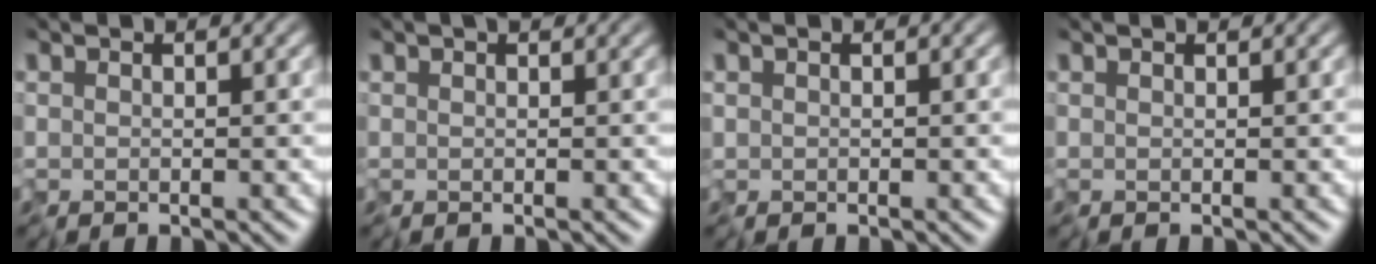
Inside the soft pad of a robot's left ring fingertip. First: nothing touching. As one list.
[{"total": 1.9, "force": [1.2, 0.9, 1.2], "torque": [-0.018, 0.011, 0.009]}, {"total": 0.0}, {"total": 0.8, "force": [0.7, 0.3, 0.3], "torque": [-0.001, 0.003, 0.003]}]